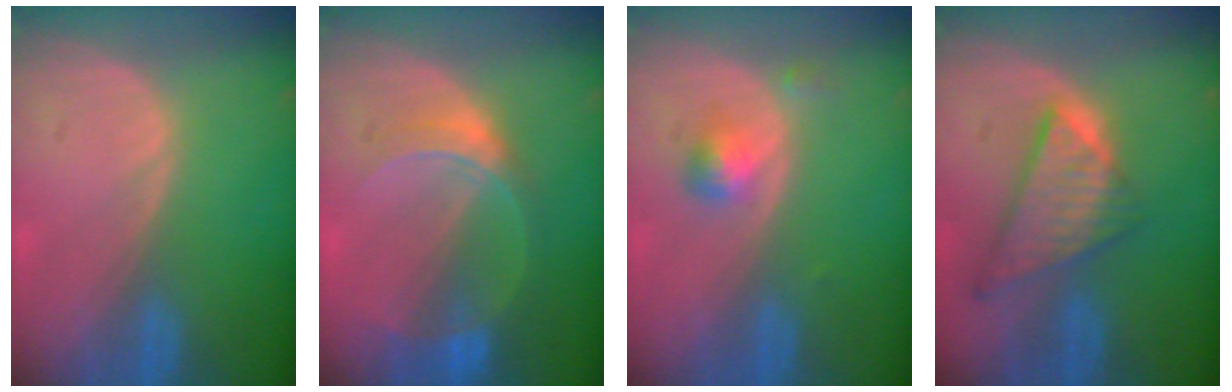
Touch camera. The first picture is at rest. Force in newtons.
{"total": 6.8, "press": 5.9, "slide": 3.2}
{"total": 2.8, "press": 2.7, "slide": 0.2}
{"total": 8.6, "press": 7.3, "slide": 4.5}